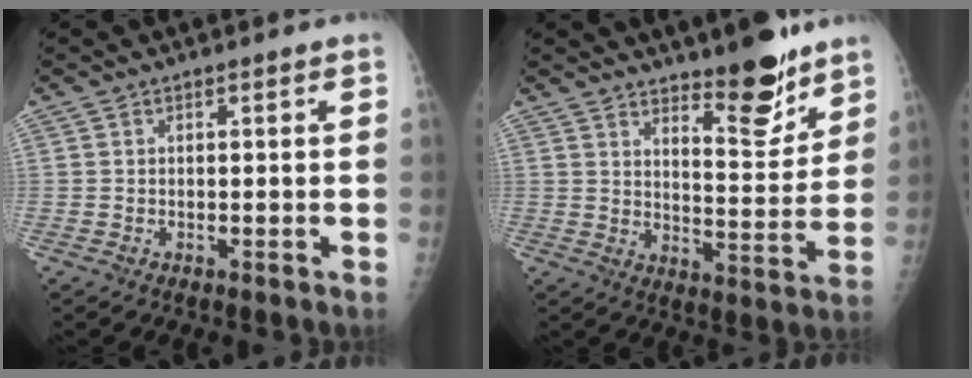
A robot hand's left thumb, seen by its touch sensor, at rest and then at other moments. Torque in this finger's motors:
{"motor_torque": [0.17, 0.24, -0.24, -0.23, 0.04]}